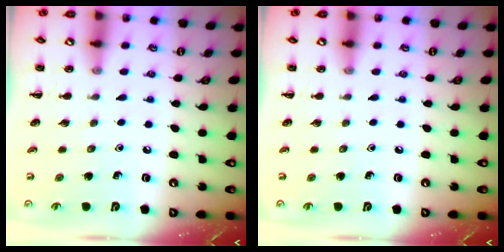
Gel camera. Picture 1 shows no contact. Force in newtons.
{"total": 0.0}